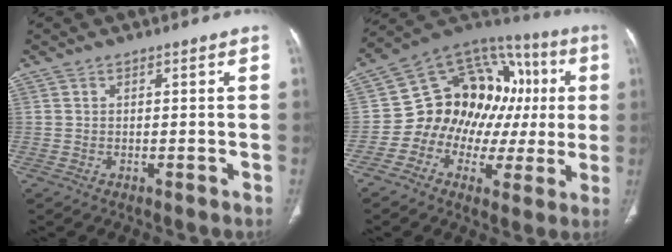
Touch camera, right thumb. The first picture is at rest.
{"total": 19.5, "force": [0.3, 15.6, 11.6], "torque": [-0.095, 0.062, 0.006]}